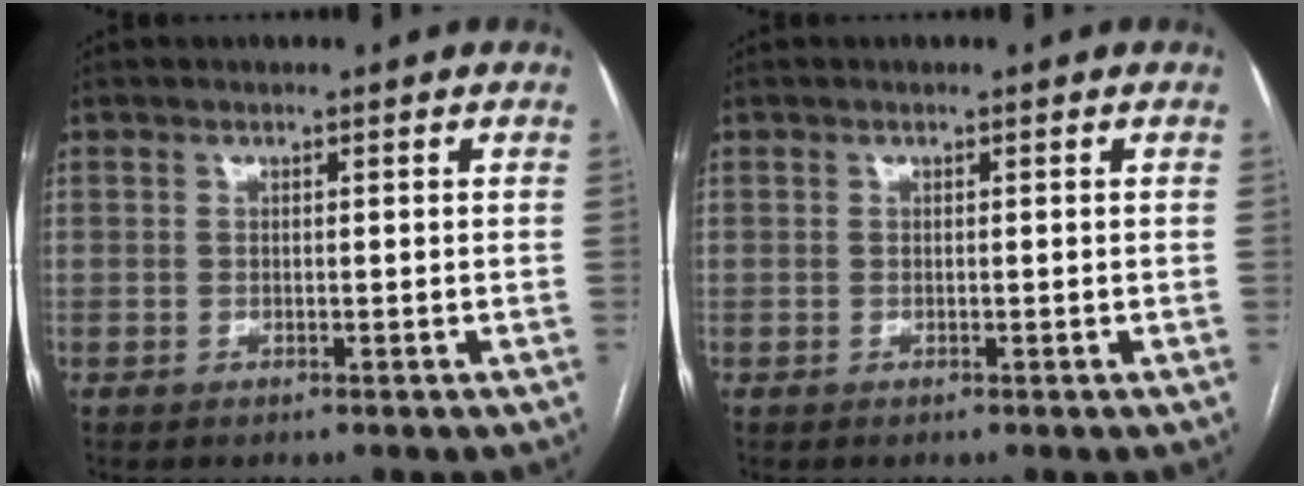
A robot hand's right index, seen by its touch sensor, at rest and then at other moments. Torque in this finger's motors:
{"motor_torque": [0.00, 0.00, 0.01, 0.01]}